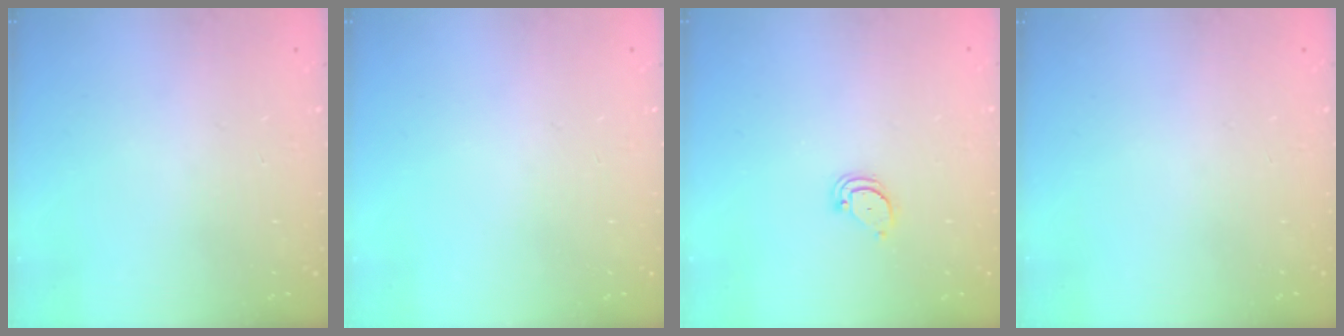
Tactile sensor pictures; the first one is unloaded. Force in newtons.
{"total": 0.0}
{"total": 2.1, "press": 2.1, "slide": 0.1}
{"total": 0.0}